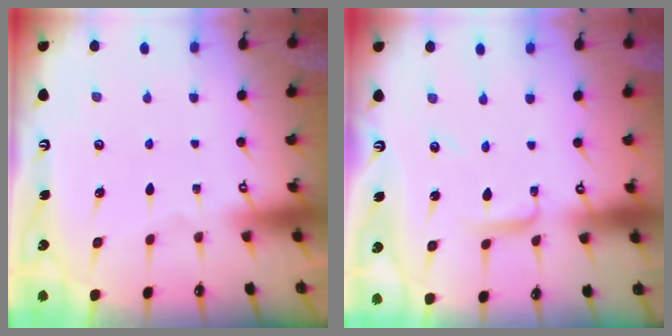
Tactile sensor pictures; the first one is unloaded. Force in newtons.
{"total": 3.6, "press": 3.6, "slide": 0.2}